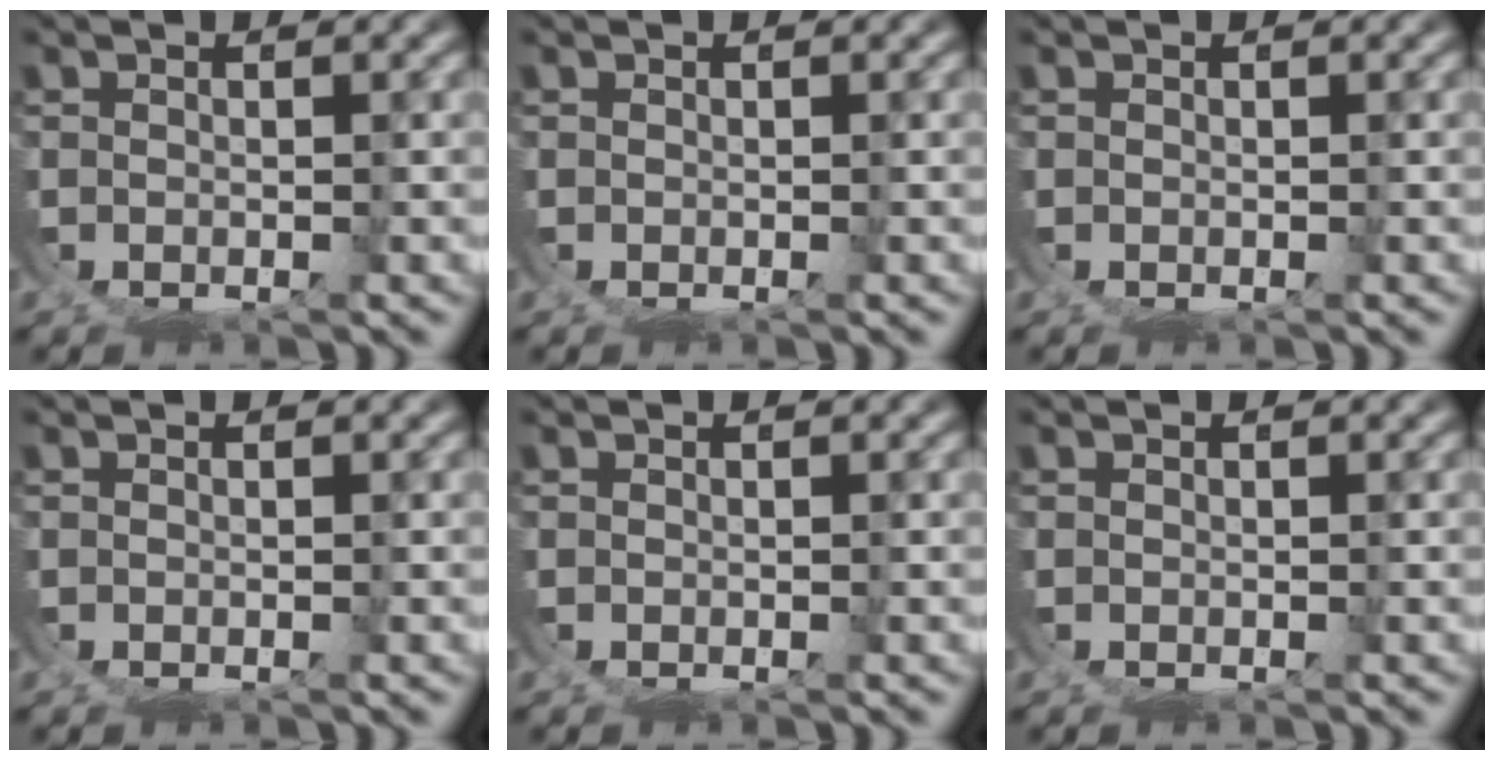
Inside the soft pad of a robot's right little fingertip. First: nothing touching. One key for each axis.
{"total": 0.0}
{"total": 0.0}
{"total": 0.0}
{"total": 0.0}
{"total": 0.0}